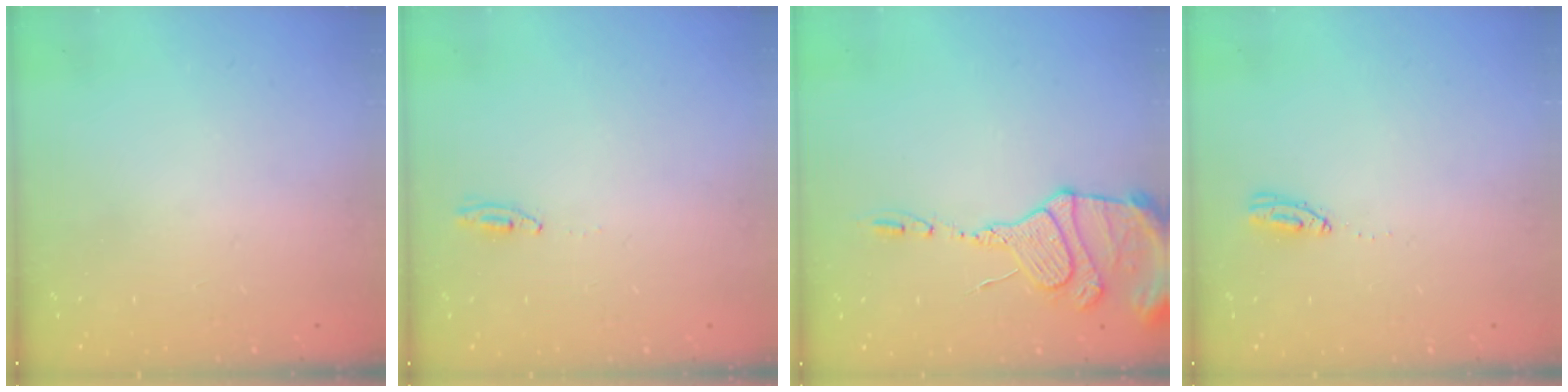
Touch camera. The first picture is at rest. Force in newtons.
{"total": 2.9, "press": 2.7, "slide": 1.1}
{"total": 18.1, "press": 17.8, "slide": 3.3}
{"total": 4.1, "press": 4.1, "slide": 0.3}